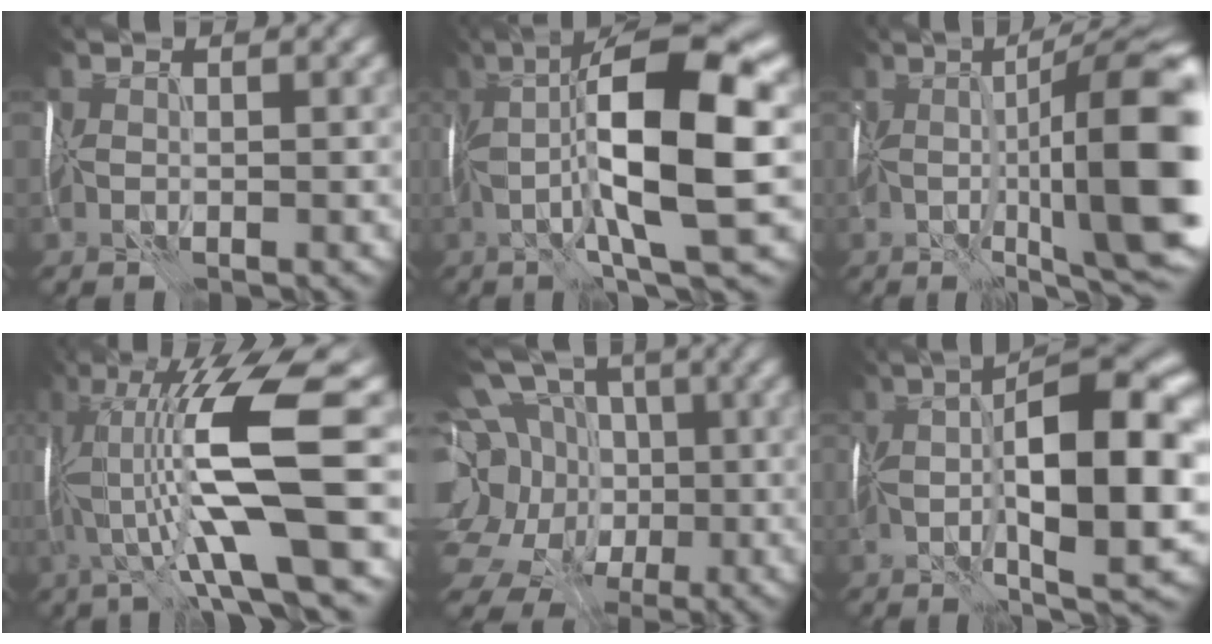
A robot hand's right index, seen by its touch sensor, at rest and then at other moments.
{"total": 12.7, "force": [0.9, 2.4, 12.5], "torque": [-0.216, 0.018, 0.015]}
{"total": 15.9, "force": [-1.0, 4.2, 15.3], "torque": [-0.196, -0.002, -0.003]}
{"total": 12.4, "force": [0.5, 1.9, 12.3], "torque": [-0.223, 0.016, 0.007]}
{"total": 16.1, "force": [-2.0, 13.9, 7.8], "torque": [-0.177, 0.011, -0.047]}
{"total": 13.3, "force": [0.2, 3.5, 12.9], "torque": [-0.204, 0.006, 0.011]}